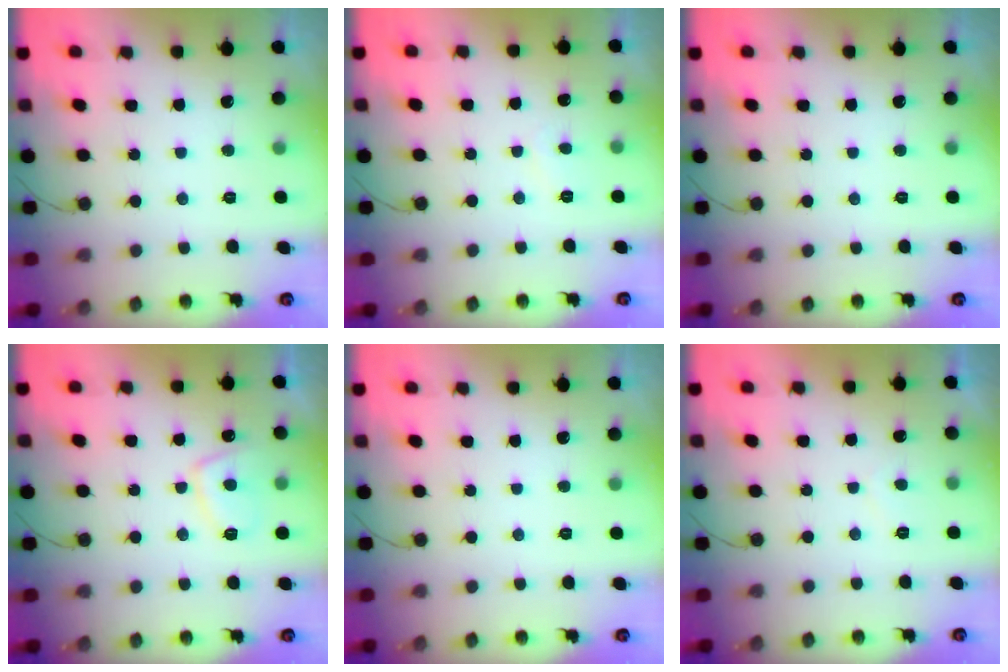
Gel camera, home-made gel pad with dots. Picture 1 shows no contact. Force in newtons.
{"total": 3.4, "press": 3.4, "slide": 0.4}
{"total": 0.0}
{"total": 7.4, "press": 7.2, "slide": 1.3}
{"total": 0.0}
{"total": 0.5, "press": 0.1, "slide": 0.5}